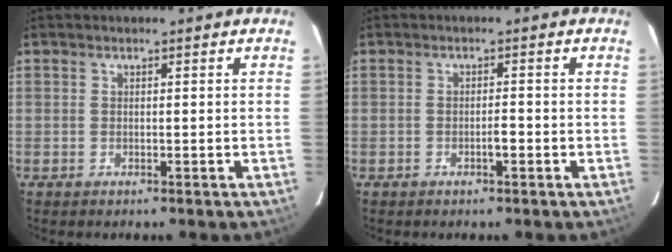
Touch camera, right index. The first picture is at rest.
{"total": 1.5, "force": [-0.6, 0.3, 1.3], "torque": [-0.021, 0.002, -0.010]}